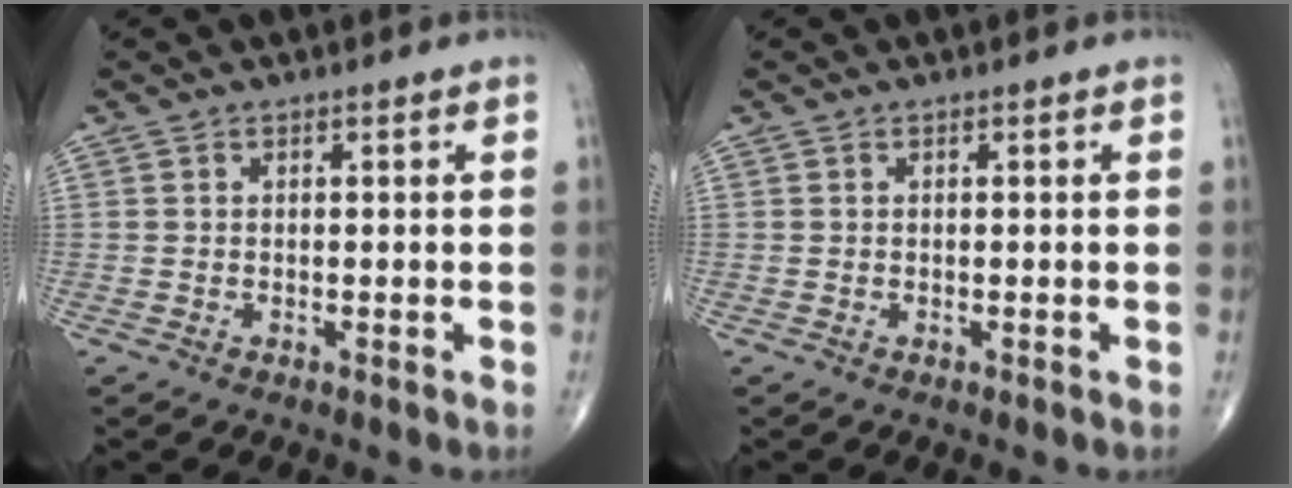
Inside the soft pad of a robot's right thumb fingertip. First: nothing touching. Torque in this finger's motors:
{"motor_torque": [0.01, 0.00, -0.04, 0.00, 0.01]}